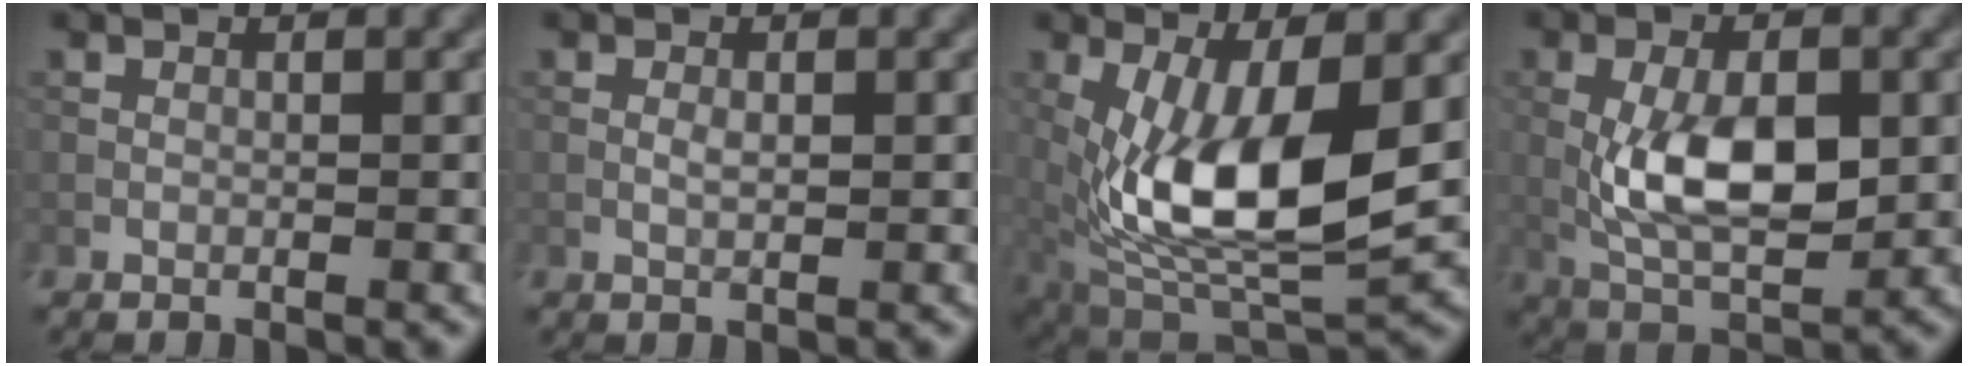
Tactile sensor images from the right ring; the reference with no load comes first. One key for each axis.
{"total": 0.9, "fx": 0.0, "fy": 0.3, "fz": 0.8, "tx": -0.017, "ty": -0.001, "tz": -0.001}
{"total": 11.7, "fx": -0.5, "fy": 4.6, "fz": 10.7, "tx": -0.201, "ty": -0.013, "tz": -0.005}
{"total": 7.5, "fx": -0.5, "fy": 3.4, "fz": 6.7, "tx": -0.136, "ty": -0.003, "tz": -0.004}